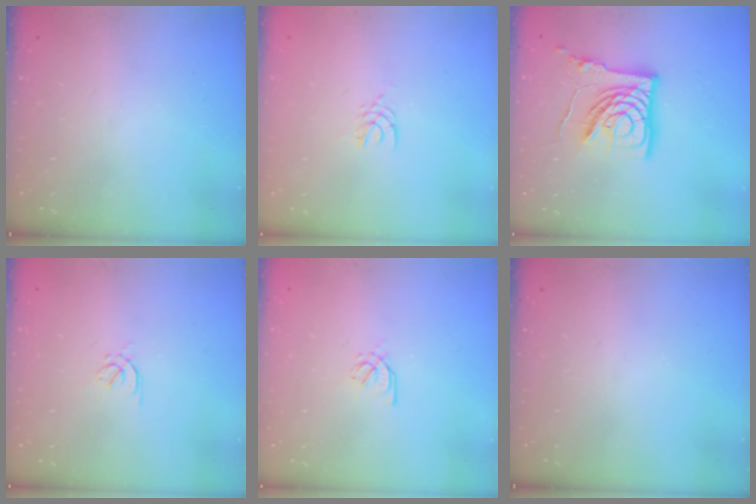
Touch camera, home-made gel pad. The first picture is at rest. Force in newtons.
{"total": 2.5, "press": 2.5, "slide": 0.4}
{"total": 15.2, "press": 15.1, "slide": 1.4}
{"total": 1.5, "press": 1.4, "slide": 0.6}
{"total": 2.6, "press": 2.5, "slide": 0.7}
{"total": 0.0}